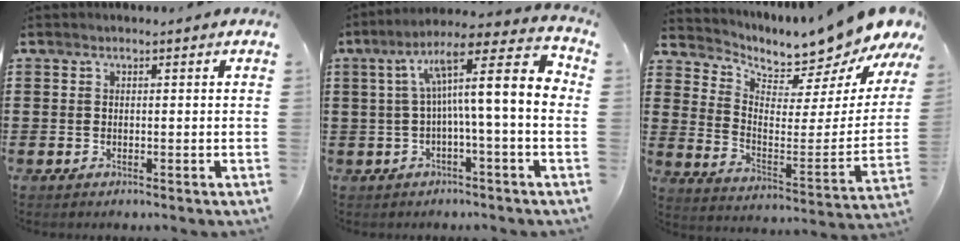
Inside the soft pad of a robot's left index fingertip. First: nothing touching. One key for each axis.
{"total": 10.0, "fx": 0.7, "fy": 0.7, "fz": 10.0, "tx": -0.183, "ty": -0.024, "tz": 0.000}
{"total": 6.9, "fx": 6.9, "fy": 0.4, "fz": 0.8, "tx": -0.032, "ty": -0.082, "tz": 0.108}